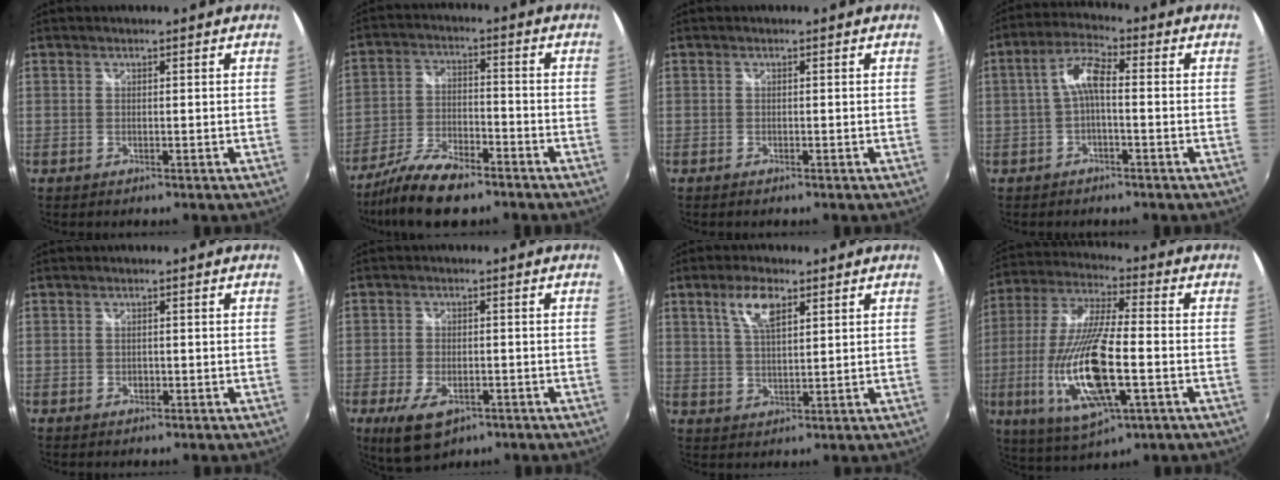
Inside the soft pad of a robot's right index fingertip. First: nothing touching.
{"total": 12.3, "force": [-9.5, 3.7, 6.8], "torque": [-0.152, -0.020, -0.177]}
{"total": 0.5, "force": [-0.4, 0.1, 0.2], "torque": [-0.006, -0.003, -0.009]}
{"total": 5.5, "force": [-0.7, 1.6, 5.2], "torque": [-0.112, 0.017, -0.015]}
{"total": 0.8, "force": [-0.2, 0.7, 0.3], "torque": [-0.004, -0.003, -0.003]}
{"total": 8.6, "force": [-4.4, 4.5, 5.9], "torque": [-0.132, -0.021, -0.073]}
{"total": 6.2, "force": [3.3, 2.2, 4.8], "torque": [-0.091, 0.007, 0.064]}
{"total": 19.9, "force": [-5.2, 5.4, 18.5], "torque": [-0.378, -0.029, -0.089]}